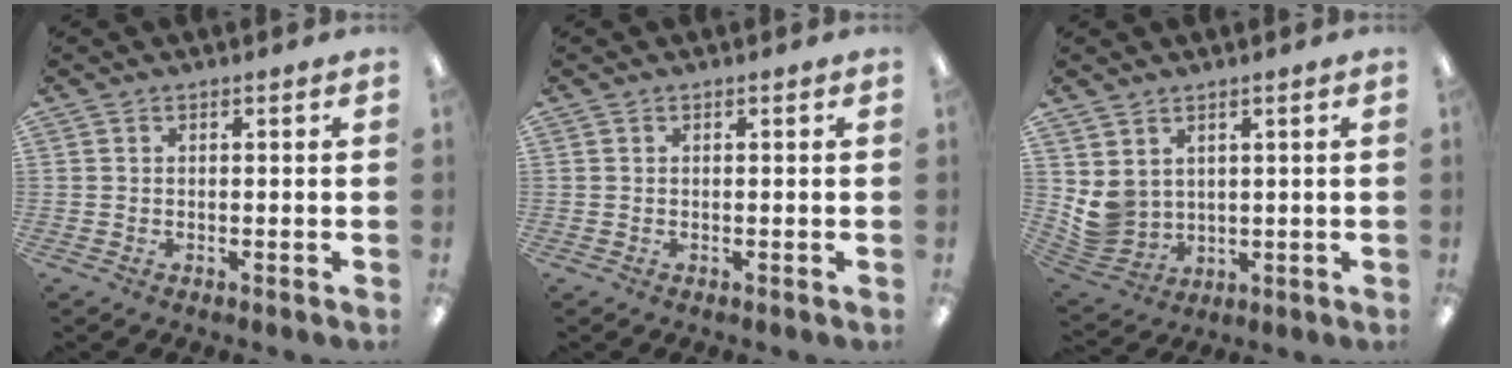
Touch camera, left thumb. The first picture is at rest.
{"total": 0.0}
{"total": 6.3, "force": [2.7, 5.4, 1.7], "torque": [-0.048, -0.016, 0.059]}